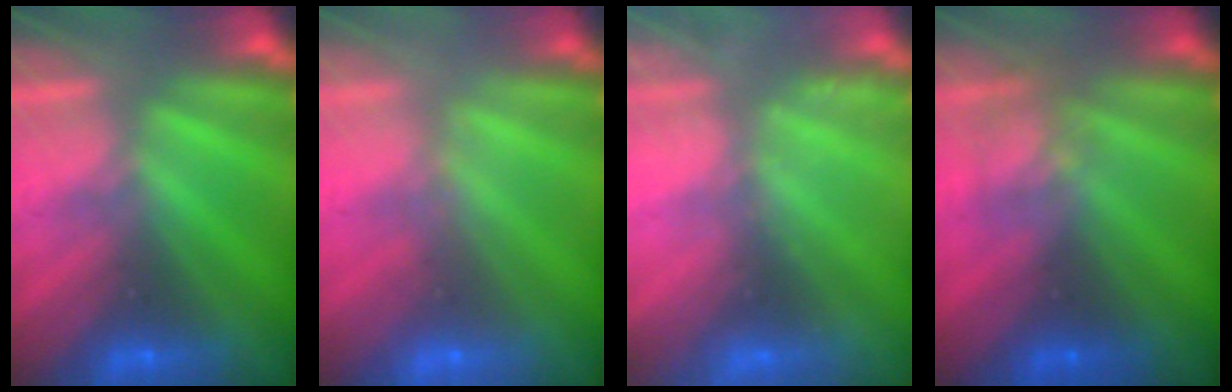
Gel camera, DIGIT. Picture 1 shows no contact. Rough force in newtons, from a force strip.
{"total": 1.6}
{"total": 2.4}
{"total": 2.4}